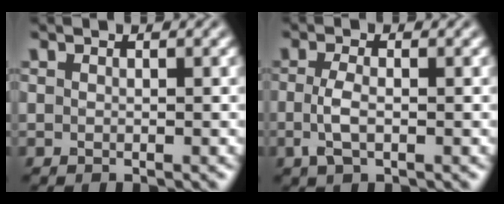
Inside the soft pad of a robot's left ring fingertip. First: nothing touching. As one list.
[{"total": 2.5, "force": [-0.5, 1.0, 2.2], "torque": [-0.054, -0.002, -0.012]}]